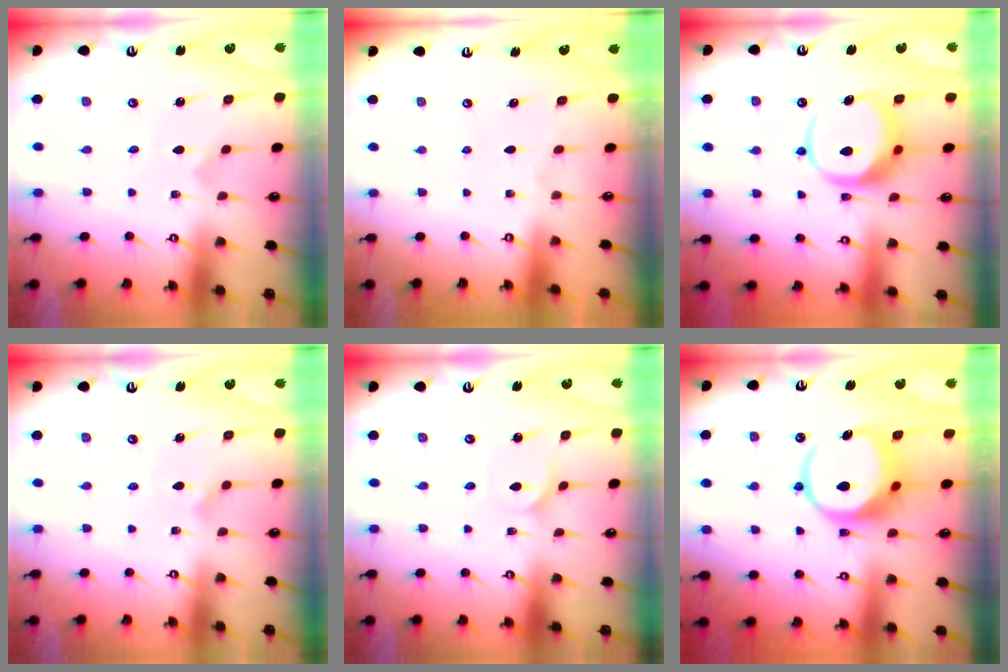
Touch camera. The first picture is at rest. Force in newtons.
{"total": 0.0}
{"total": 11.7, "press": 11.6, "slide": 1.2}
{"total": 3.0, "press": 3.0, "slide": 0.3}
{"total": 2.3, "press": 2.3, "slide": 0.3}
{"total": 12.5, "press": 12.4, "slide": 1.6}